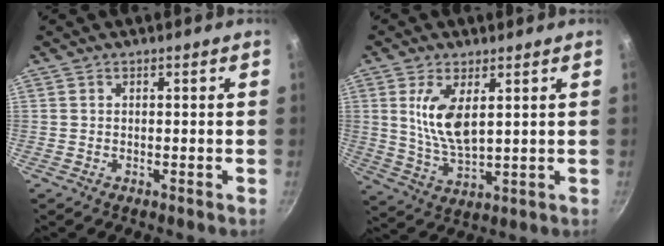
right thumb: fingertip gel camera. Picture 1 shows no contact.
{"total": 9.4, "force": [2.7, 4.2, 7.9], "torque": [-0.149, -0.022, 0.060]}